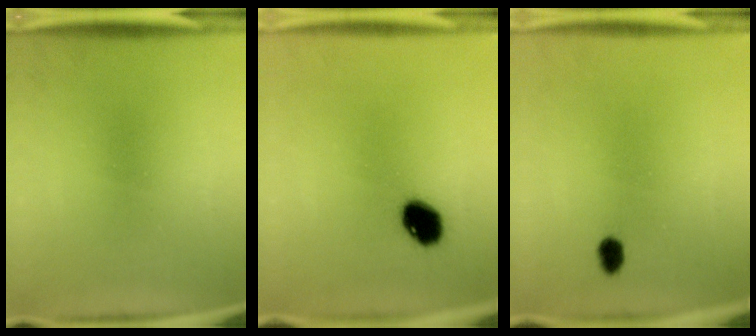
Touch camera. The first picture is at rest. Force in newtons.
{"total": 7.7}
{"total": 2.3}